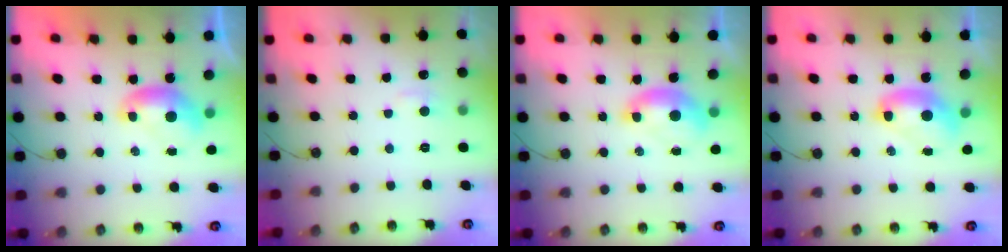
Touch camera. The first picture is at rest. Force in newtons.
{"total": 2.0, "press": 1.8, "slide": 0.7}
{"total": 1.7, "press": 1.6, "slide": 0.7}
{"total": 2.5, "press": 2.5, "slide": 0.1}